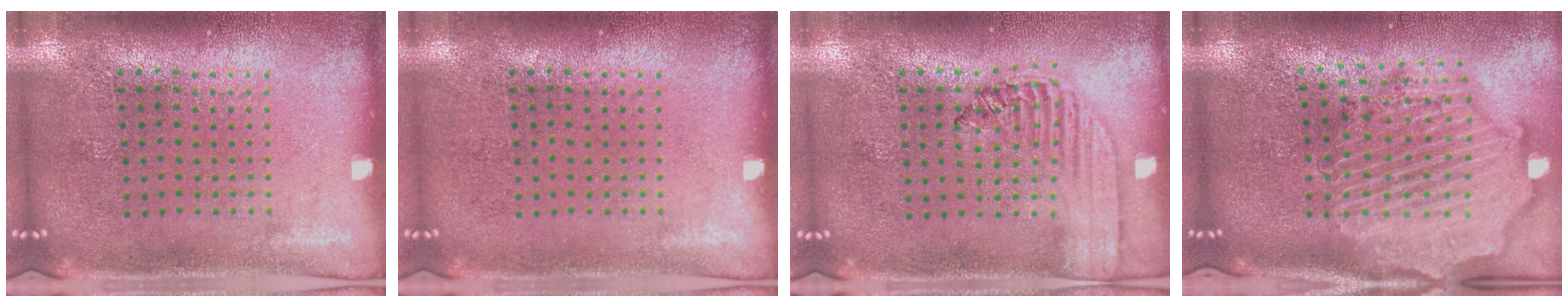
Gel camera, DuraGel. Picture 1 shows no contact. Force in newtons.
{"total": 0.0}
{"total": 1.5, "press": 1.4, "slide": 0.6}
{"total": 3.4, "press": 2.9, "slide": 1.7}